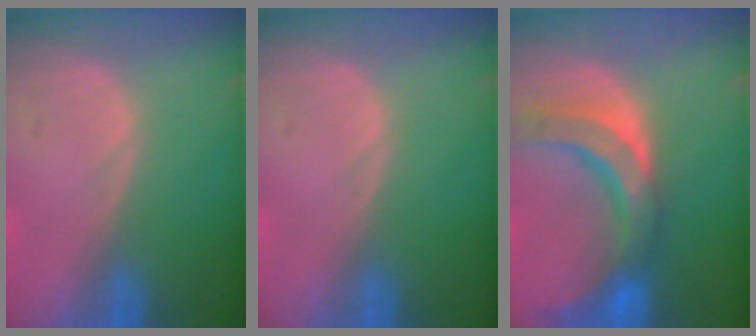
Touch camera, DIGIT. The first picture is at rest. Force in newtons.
{"total": 0.0}
{"total": 10.3, "press": 9.3, "slide": 4.4}